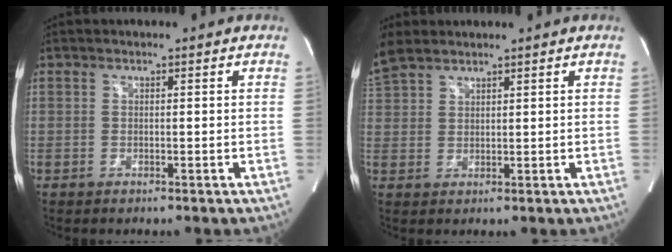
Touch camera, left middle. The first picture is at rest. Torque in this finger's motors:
{"motor_torque": [0.30, -0.41, 1.06, 0.21]}